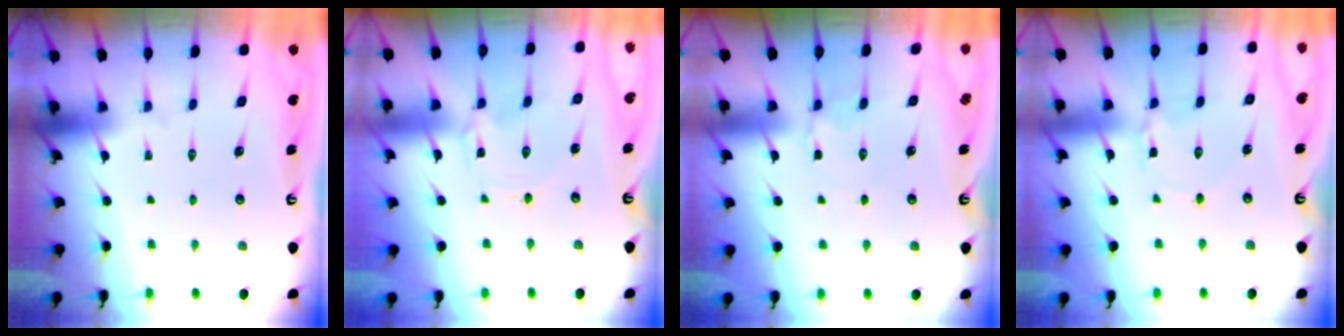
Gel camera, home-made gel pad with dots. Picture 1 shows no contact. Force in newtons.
{"total": 0.0}
{"total": 2.6, "press": 2.5, "slide": 0.5}
{"total": 2.8, "press": 2.8, "slide": 0.3}